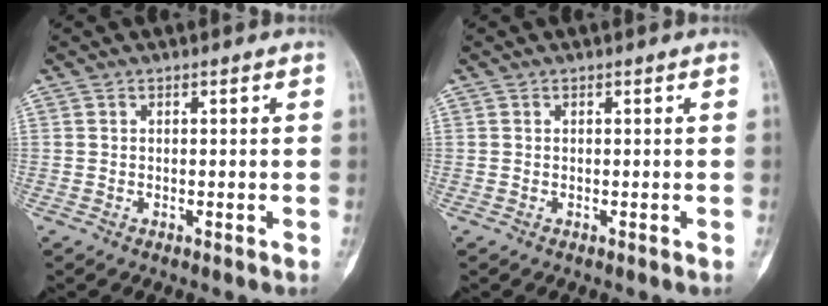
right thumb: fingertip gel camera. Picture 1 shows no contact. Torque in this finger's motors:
{"motor_torque": [0.00, 0.00, 0.13, 0.03, 0.00]}